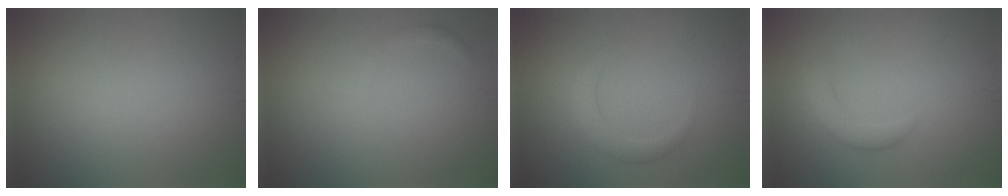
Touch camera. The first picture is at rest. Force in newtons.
{"total": 0.6, "press": 0.6, "slide": 0.0}
{"total": 2.1, "press": 2.1, "slide": 0.1}
{"total": 2.1, "press": 2.1, "slide": 0.1}